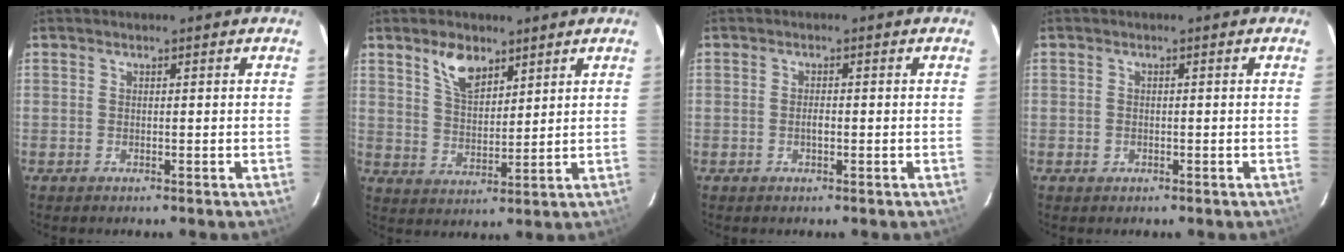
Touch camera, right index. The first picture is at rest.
{"total": 7.1, "force": [4.6, 3.5, 4.2], "torque": [-0.072, 0.006, 0.089]}
{"total": 1.3, "force": [-0.4, 0.6, 1.1], "torque": [-0.020, 0.000, -0.007]}
{"total": 1.1, "force": [-0.5, 1.0, 0.2], "torque": [-0.001, 0.002, -0.004]}